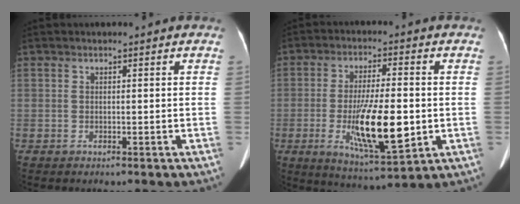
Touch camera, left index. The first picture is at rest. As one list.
[{"total": 12.8, "force": [-2.5, 2.7, 12.3], "torque": [-0.221, -0.023, -0.034]}]